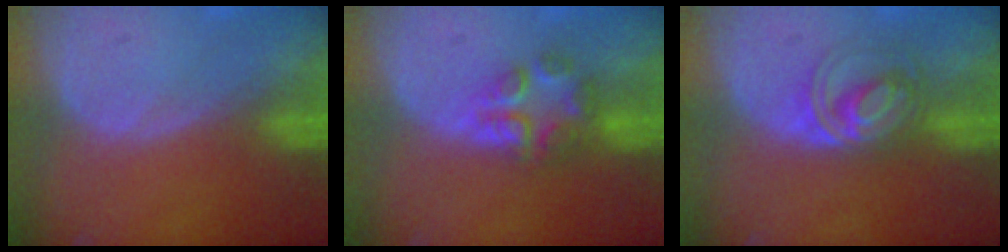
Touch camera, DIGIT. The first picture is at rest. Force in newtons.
{"total": 6.0, "press": 5.2, "slide": 3.1}
{"total": 6.0, "press": 5.6, "slide": 2.1}